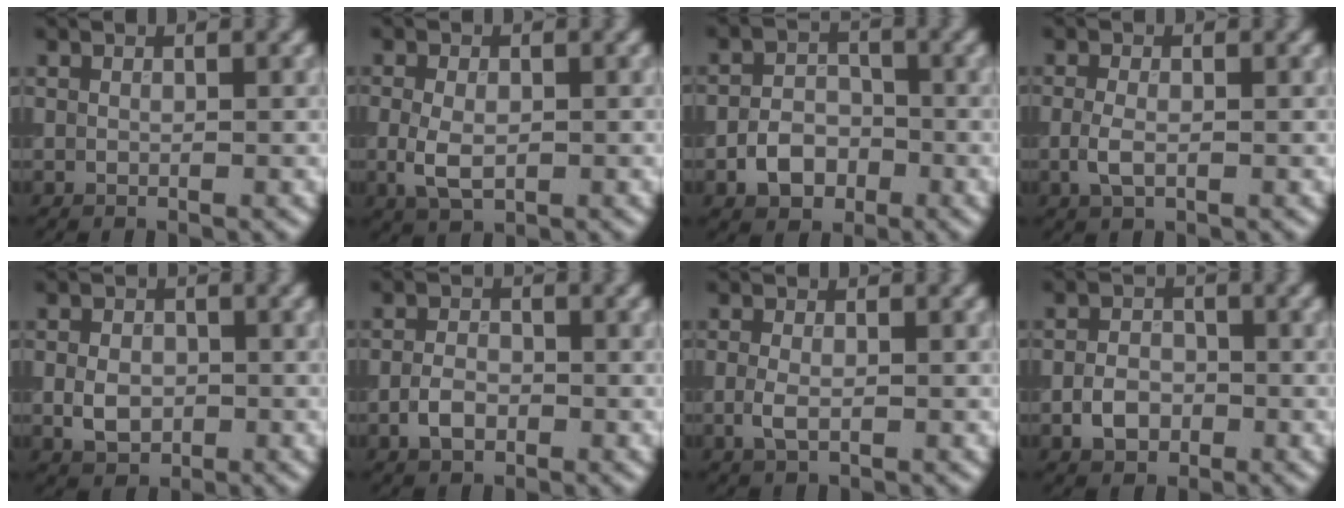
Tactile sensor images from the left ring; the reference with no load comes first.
{"total": 3.3, "force": [-0.5, 2.0, 2.5], "torque": [-0.055, -0.003, -0.008]}
{"total": 3.5, "force": [-1.6, 2.6, 1.9], "torque": [-0.026, 0.003, -0.030]}
{"total": 2.0, "force": [-0.5, 1.1, 1.6], "torque": [-0.039, -0.003, -0.012]}
{"total": 3.0, "force": [-0.5, 2.2, 1.9], "torque": [-0.035, -0.002, -0.013]}
{"total": 2.4, "force": [-1.0, 1.5, 1.5], "torque": [-0.026, 0.004, -0.024]}
{"total": 1.8, "force": [-0.4, 1.0, 1.5], "torque": [-0.036, -0.004, -0.010]}
{"total": 2.8, "force": [-1.1, 2.1, 1.5], "torque": [-0.022, 0.003, -0.026]}